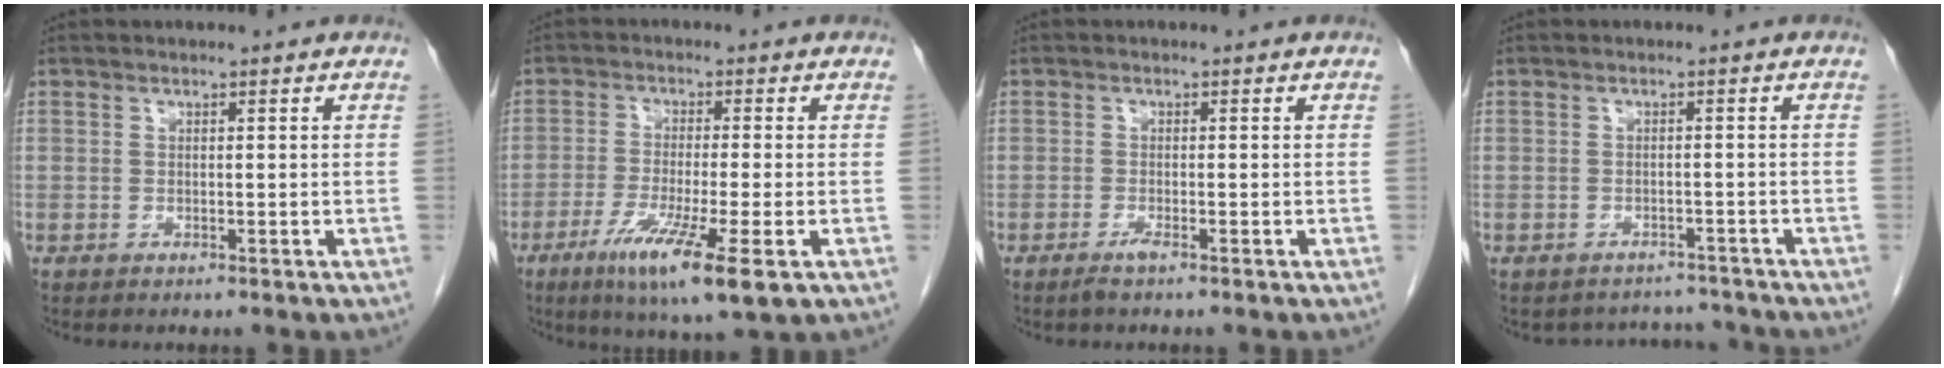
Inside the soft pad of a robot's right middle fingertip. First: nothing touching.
{"total": 10.7, "force": [-5.2, 0.6, 9.4], "torque": [-0.170, -0.032, -0.084]}
{"total": 1.3, "force": [-0.9, -0.1, 0.9], "torque": [-0.021, -0.003, -0.019]}
{"total": 4.7, "force": [-4.4, 1.4, -0.7], "torque": [0.009, 0.018, -0.055]}